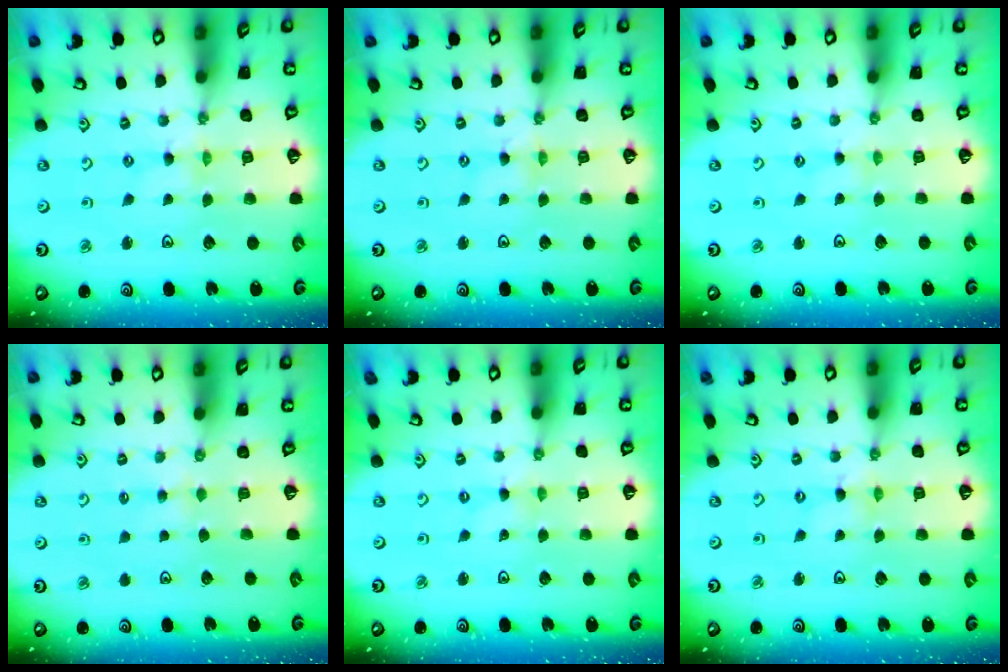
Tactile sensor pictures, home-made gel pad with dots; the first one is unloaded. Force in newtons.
{"total": 0.0}
{"total": 0.8, "press": 0.8, "slide": 0.2}
{"total": 2.3, "press": 2.2, "slide": 0.4}
{"total": 0.0}
{"total": 0.9, "press": 0.8, "slide": 0.2}